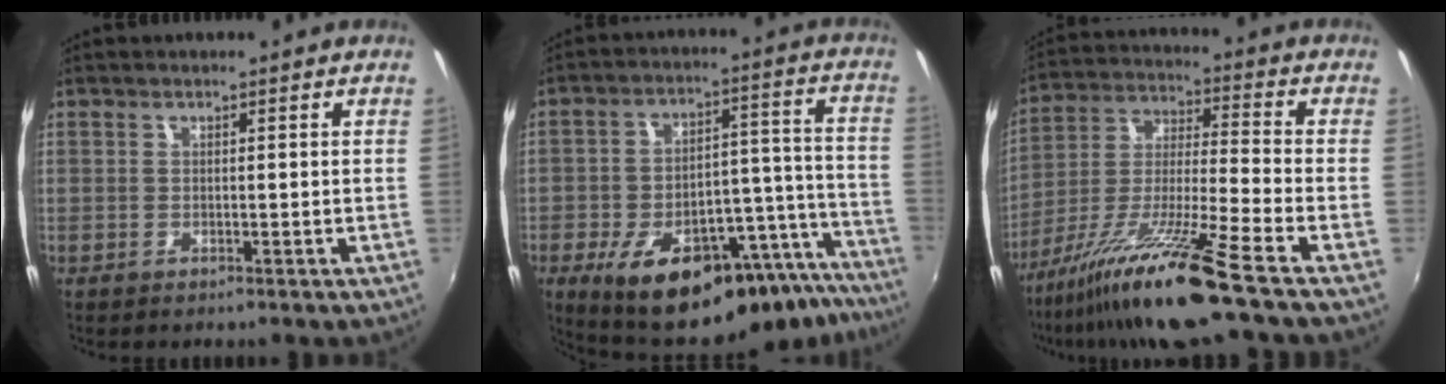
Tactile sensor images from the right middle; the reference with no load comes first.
{"total": 26.0, "force": [-19.2, 9.3, 14.8], "torque": [-0.211, 0.016, -0.251]}
{"total": 15.0, "force": [-10.8, -1.5, 10.3], "torque": [-0.200, -0.023, -0.200]}